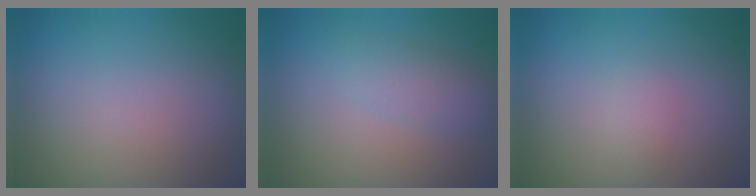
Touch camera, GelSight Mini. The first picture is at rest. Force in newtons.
{"total": 2.2, "press": 2.2, "slide": 0.1}
{"total": 1.1, "press": 1.1, "slide": 0.0}